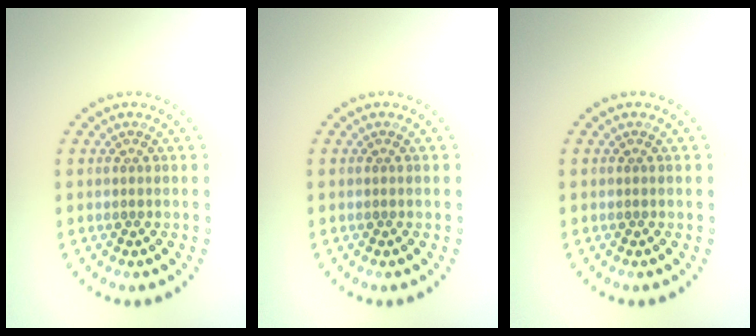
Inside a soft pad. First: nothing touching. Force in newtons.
{"total": 0.0}
{"total": 0.0}